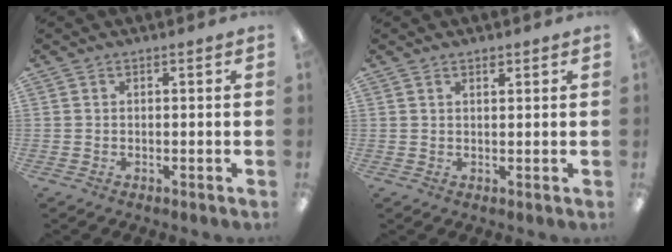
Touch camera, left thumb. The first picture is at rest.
{"total": 1.4, "force": [1.2, 0.5, 0.6], "torque": [-0.005, -0.004, 0.020]}